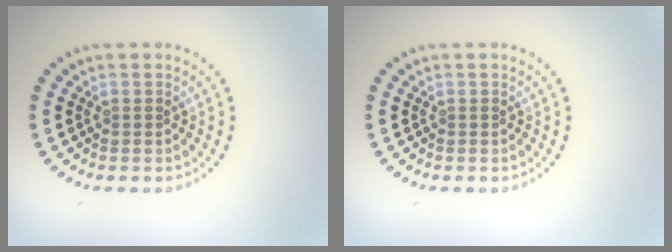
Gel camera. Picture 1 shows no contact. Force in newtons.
{"total": 0.0}